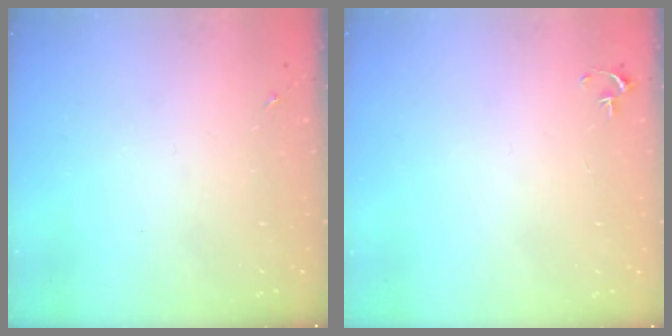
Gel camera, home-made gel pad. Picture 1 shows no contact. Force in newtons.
{"total": 3.4, "press": 3.4, "slide": 0.3}